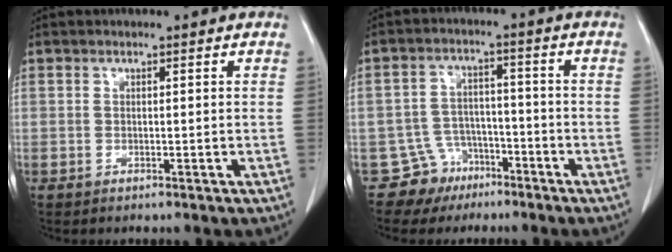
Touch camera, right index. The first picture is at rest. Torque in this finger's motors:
{"motor_torque": [-0.54, 0.37, -0.71, -0.21]}